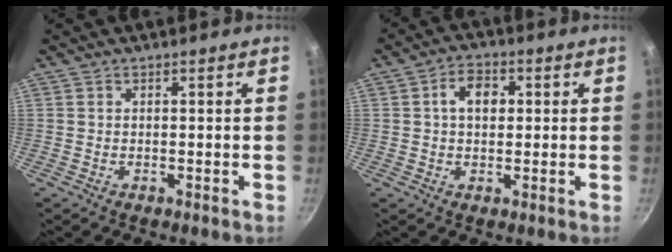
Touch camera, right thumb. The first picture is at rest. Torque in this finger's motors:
{"motor_torque": [0.03, 1.82, 0.76, -0.14, 0.05]}